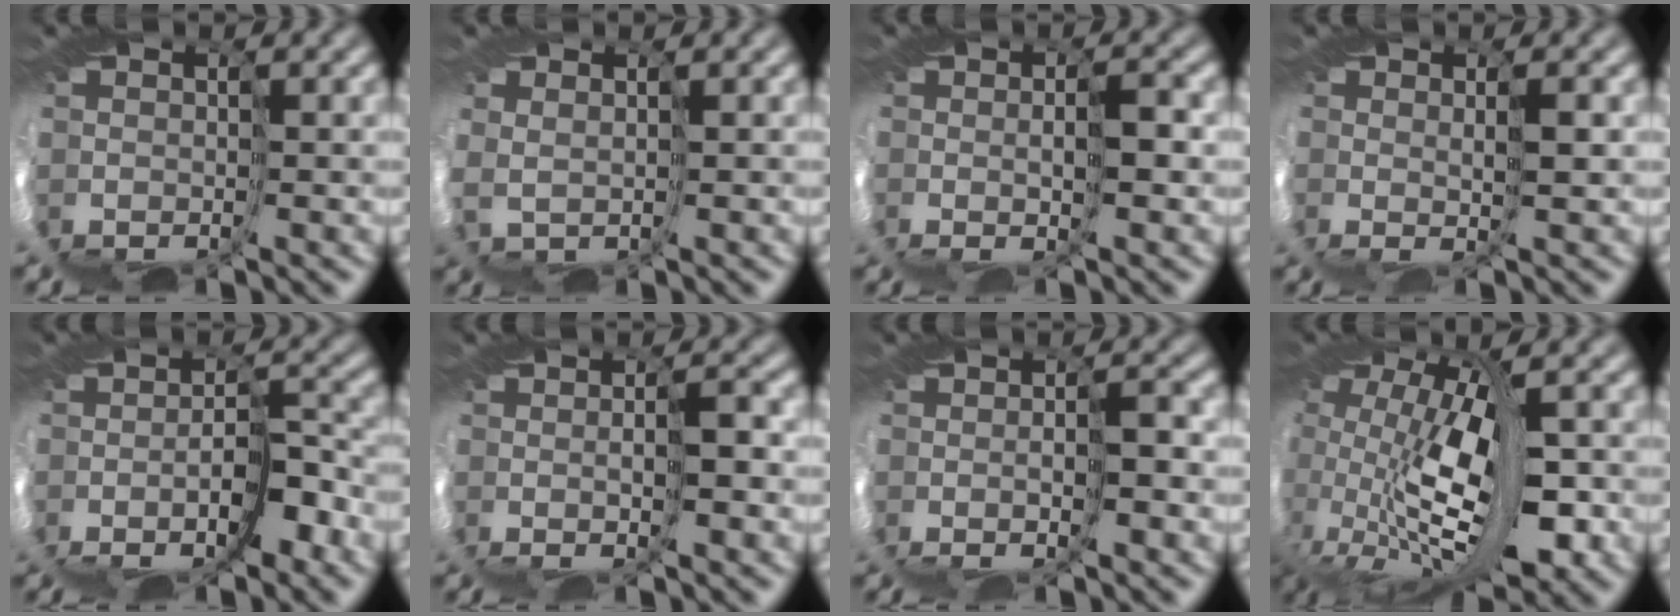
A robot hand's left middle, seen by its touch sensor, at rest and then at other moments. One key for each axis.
{"total": 1.4, "fx": 1.2, "fy": 0.7, "fz": 0.1, "tx": -0.015, "ty": -0.008, "tz": 0.030}
{"total": 2.3, "fx": 0.5, "fy": -0.9, "fz": 2.1, "tx": -0.037, "ty": -0.002, "tz": 0.009}
{"total": 2.4, "fx": 1.5, "fy": -0.6, "fz": 1.8, "tx": -0.036, "ty": -0.005, "tz": 0.032}
{"total": 4.0, "fx": -2.5, "fy": -0.4, "fz": 3.1, "tx": -0.058, "ty": -0.012, "tz": -0.045}
{"total": 2.3, "fx": 0.0, "fy": -1.3, "fz": 1.9, "tx": -0.035, "ty": -0.004, "tz": -0.003}
{"total": 2.3, "fx": -0.6, "fy": -1.2, "fz": 1.9, "tx": -0.033, "ty": -0.004, "tz": -0.012}
{"total": 10.0, "fx": 0.8, "fy": 3.7, "fz": 9.2, "tx": -0.182, "ty": -0.020, "tz": 0.038}